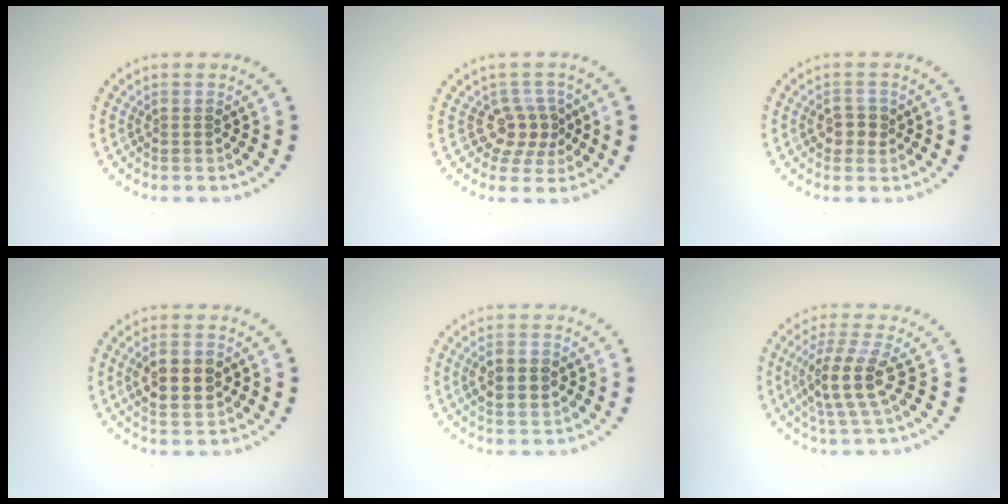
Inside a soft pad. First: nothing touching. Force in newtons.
{"total": 2.7, "press": 2.2, "slide": 1.6}
{"total": 2.0, "press": 1.9, "slide": 0.6}
{"total": 4.3, "press": 4.3, "slide": 0.2}
{"total": 2.9, "press": 2.9, "slide": 0.2}
{"total": 4.0, "press": 3.5, "slide": 2.0}